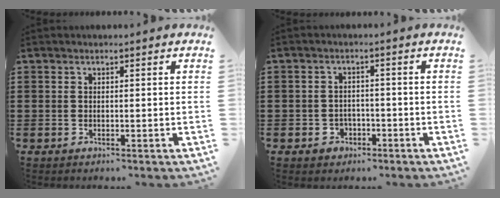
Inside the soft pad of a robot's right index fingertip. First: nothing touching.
{"total": 2.3, "force": [-1.4, 1.7, 0.5], "torque": [-0.017, 0.000, -0.031]}